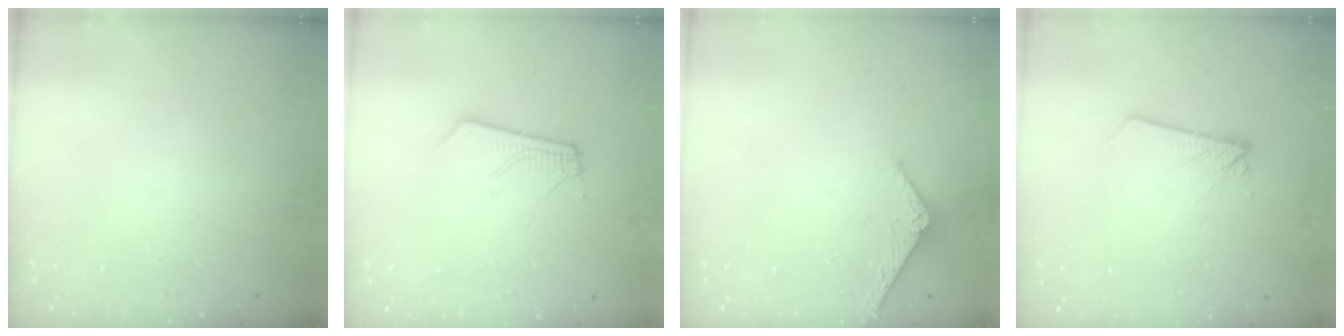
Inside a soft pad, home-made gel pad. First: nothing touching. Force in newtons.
{"total": 5.5, "press": 5.5, "slide": 0.4}
{"total": 4.5, "press": 4.5, "slide": 0.5}
{"total": 1.9, "press": 1.9, "slide": 0.1}